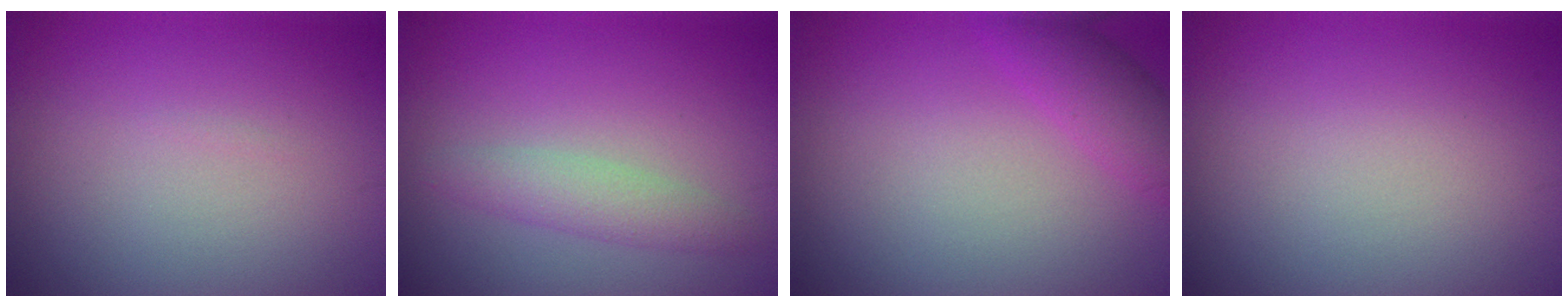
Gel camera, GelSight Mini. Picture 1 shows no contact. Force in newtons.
{"total": 2.4, "press": 2.4, "slide": 0.0}
{"total": 3.0, "press": 3.0, "slide": 0.1}
{"total": 0.0}